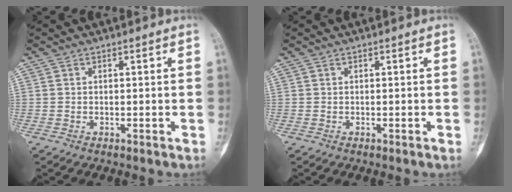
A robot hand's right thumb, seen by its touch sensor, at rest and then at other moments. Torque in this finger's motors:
{"motor_torque": [-0.21, 0.36, -0.19, 0.27, -0.01]}